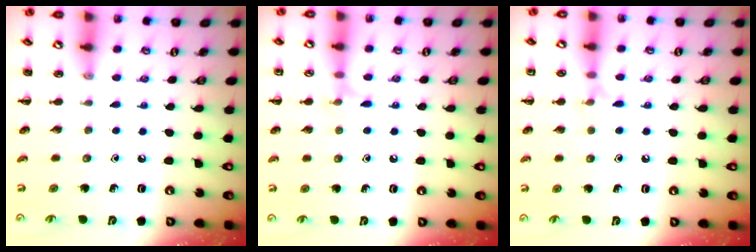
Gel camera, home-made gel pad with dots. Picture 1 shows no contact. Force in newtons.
{"total": 6.4, "press": 6.0, "slide": 2.0}
{"total": 6.3, "press": 6.1, "slide": 1.5}